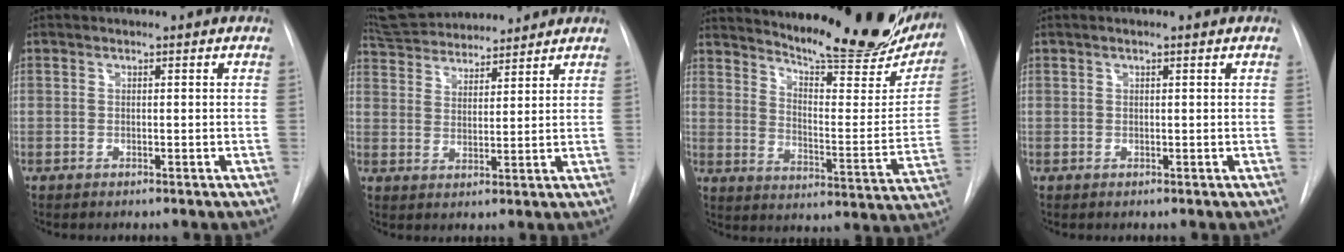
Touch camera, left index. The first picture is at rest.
{"total": 13.6, "force": [12.6, 2.8, 4.1], "torque": [-0.074, 0.033, 0.209]}
{"total": 25.5, "force": [22.2, 4.7, 11.6], "torque": [-0.170, -0.069, 0.283]}
{"total": 0.9, "force": [0.6, 0.0, 0.7], "torque": [-0.015, 0.007, 0.010]}